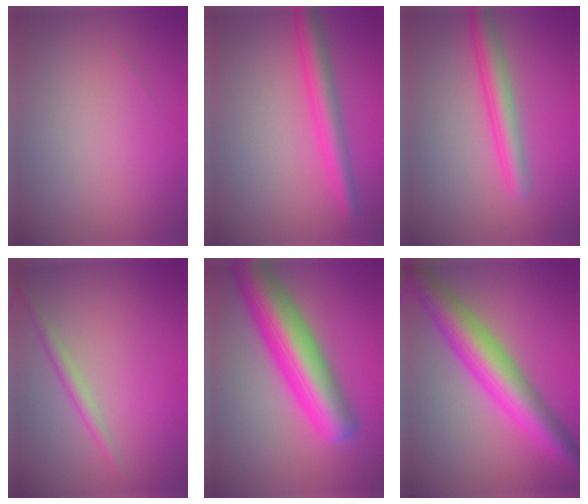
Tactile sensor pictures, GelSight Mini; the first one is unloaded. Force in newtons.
{"total": 3.6, "press": 3.6, "slide": 0.3}
{"total": 3.5, "press": 3.5, "slide": 0.1}
{"total": 1.6, "press": 1.6, "slide": 0.1}
{"total": 10.2, "press": 10.2, "slide": 0.3}
{"total": 8.7, "press": 8.7, "slide": 0.1}